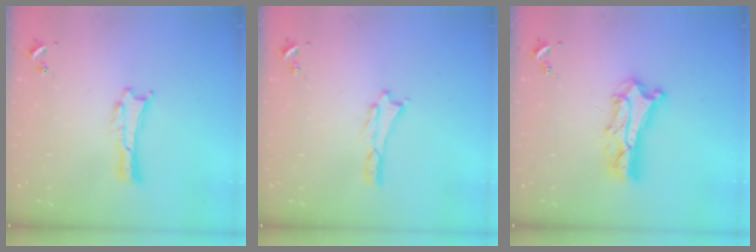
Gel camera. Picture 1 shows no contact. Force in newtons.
{"total": 0.0}
{"total": 8.3, "press": 8.3, "slide": 0.7}